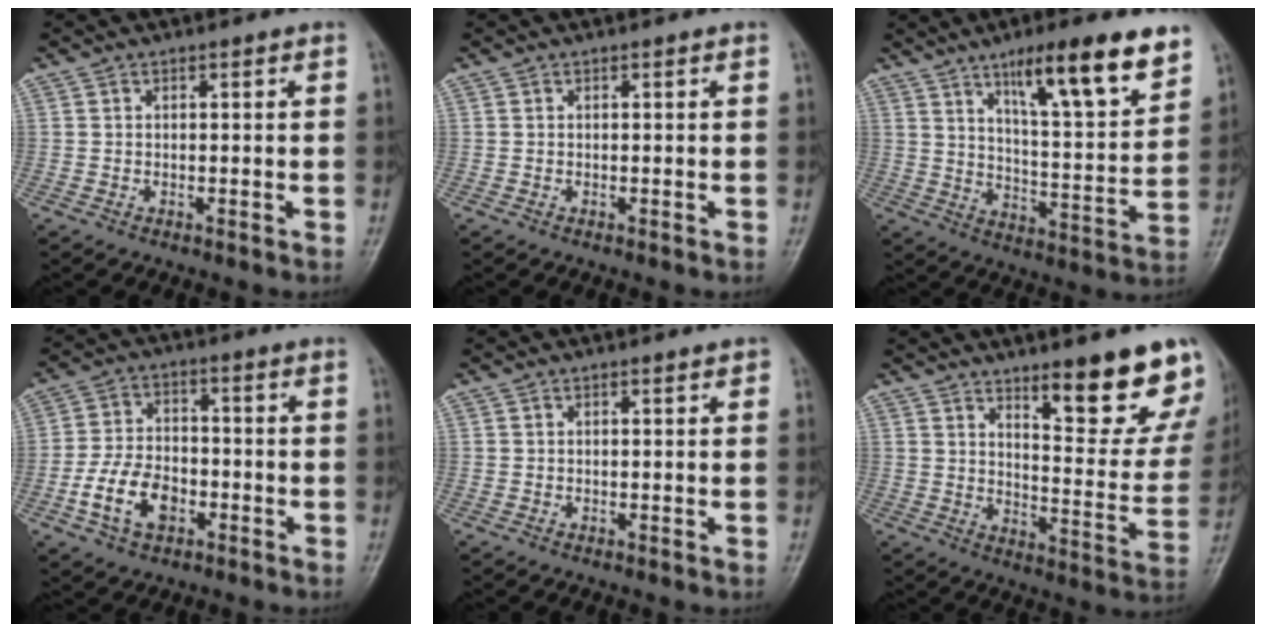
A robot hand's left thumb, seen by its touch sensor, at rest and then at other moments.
{"total": 0.0}
{"total": 16.7, "force": [10.5, 3.4, 12.6], "torque": [-0.169, -0.055, 0.170]}
{"total": 9.7, "force": [-3.7, 6.4, 6.3], "torque": [-0.109, 0.023, -0.070]}
{"total": 0.9, "force": [0.4, 0.5, 0.6], "torque": [-0.001, 0.000, 0.004]}
{"total": 16.4, "force": [11.1, 4.4, 11.2], "torque": [-0.097, -0.081, 0.160]}